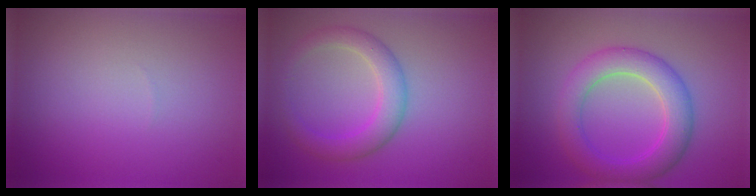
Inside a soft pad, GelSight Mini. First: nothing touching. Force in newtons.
{"total": 3.6, "press": 3.6, "slide": 0.1}
{"total": 5.1, "press": 5.1, "slide": 0.1}